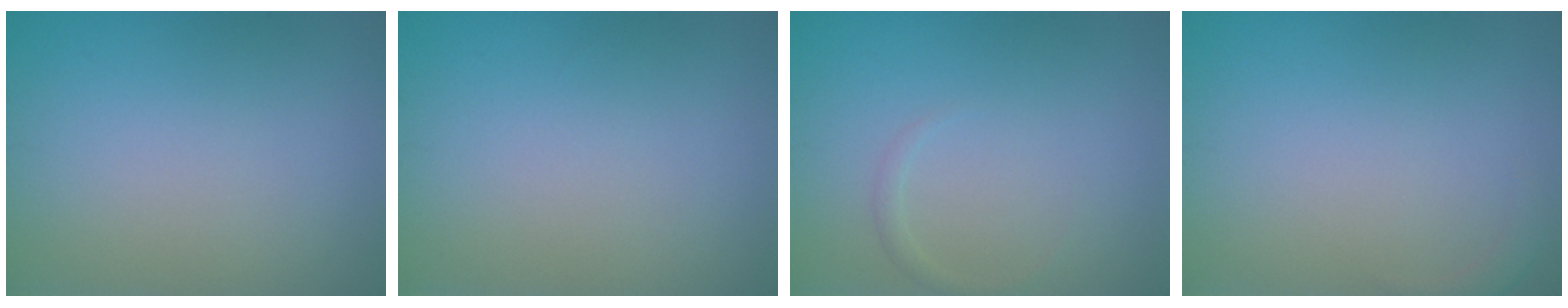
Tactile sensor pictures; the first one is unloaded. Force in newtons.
{"total": 0.0}
{"total": 0.8, "press": 0.8, "slide": 0.0}
{"total": 1.0, "press": 1.0, "slide": 0.2}